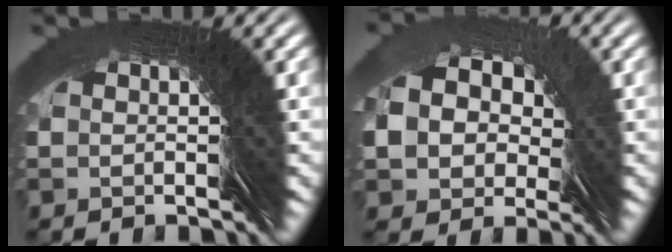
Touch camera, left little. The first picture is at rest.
{"total": 5.2, "force": [2.7, 4.4, 0.9], "torque": [-0.021, 0.012, 0.031]}